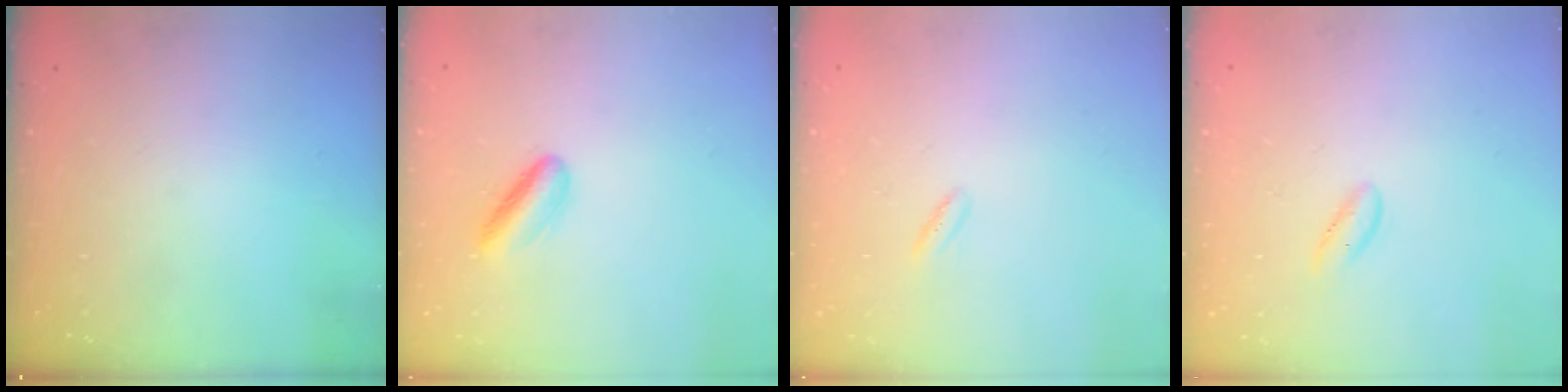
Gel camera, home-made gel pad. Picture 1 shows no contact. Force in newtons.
{"total": 5.7, "press": 5.6, "slide": 0.7}
{"total": 1.8, "press": 1.6, "slide": 0.8}
{"total": 0.6, "press": 0.5, "slide": 0.4}